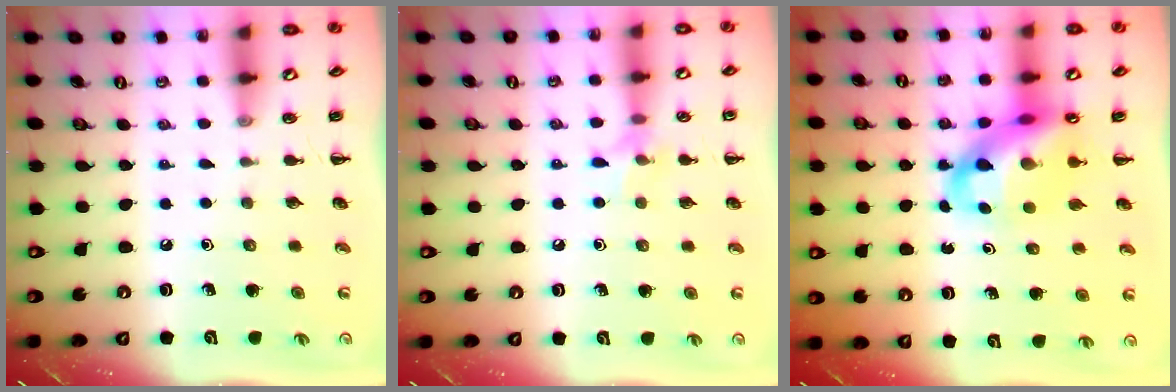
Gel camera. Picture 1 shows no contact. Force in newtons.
{"total": 7.1, "press": 6.9, "slide": 1.6}
{"total": 13.4, "press": 13.0, "slide": 3.3}